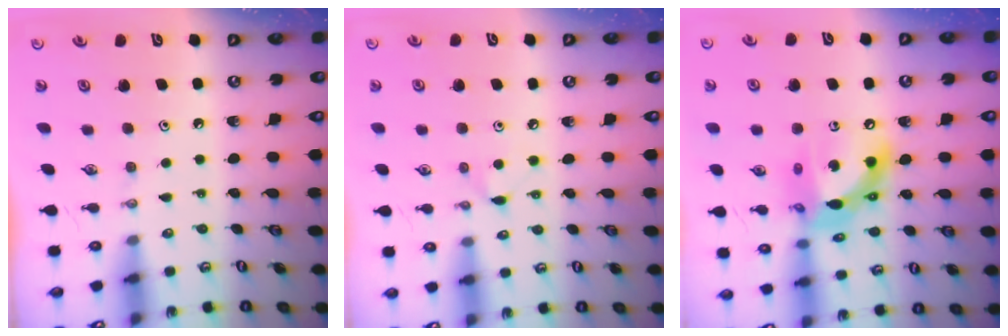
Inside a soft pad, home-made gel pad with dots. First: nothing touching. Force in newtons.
{"total": 5.6, "press": 5.5, "slide": 0.7}
{"total": 15.0, "press": 14.9, "slide": 1.2}